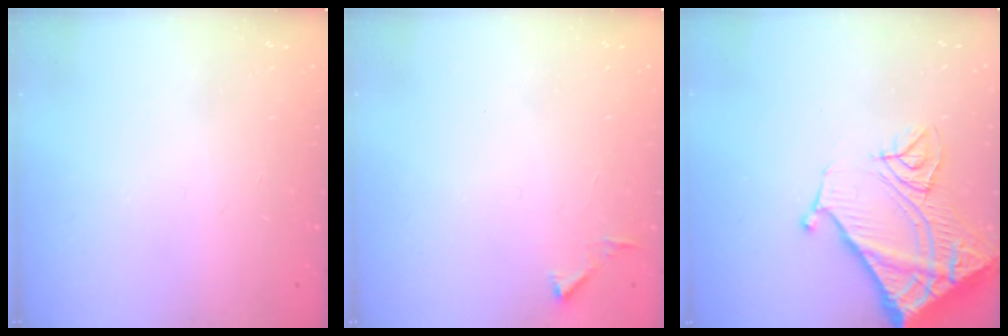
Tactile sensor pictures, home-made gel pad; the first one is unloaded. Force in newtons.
{"total": 2.8, "press": 2.8, "slide": 0.3}
{"total": 18.4, "press": 18.3, "slide": 2.4}